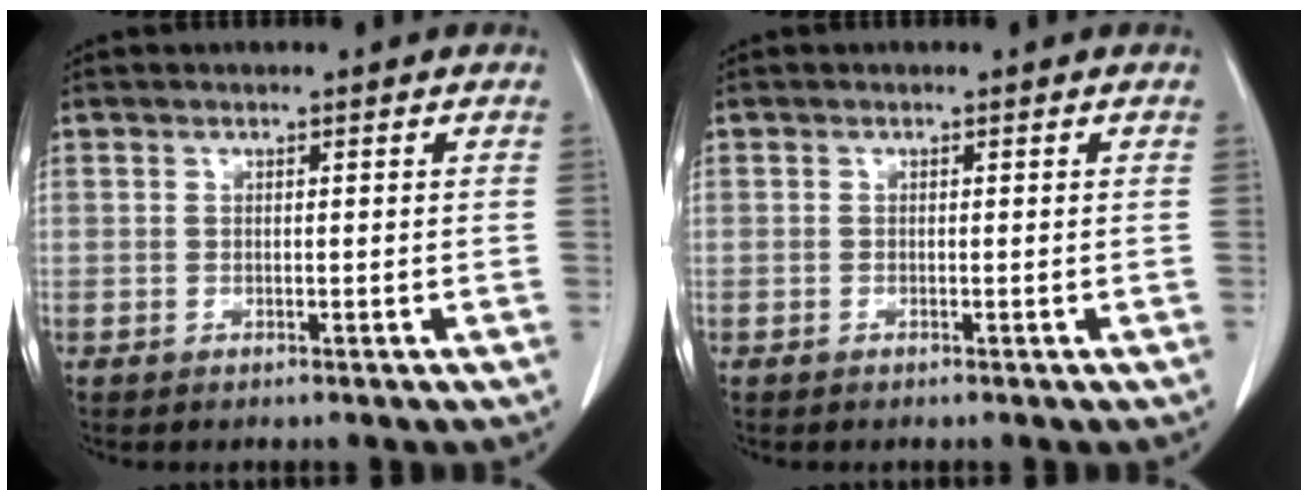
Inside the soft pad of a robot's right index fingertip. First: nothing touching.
{"total": 0.0}